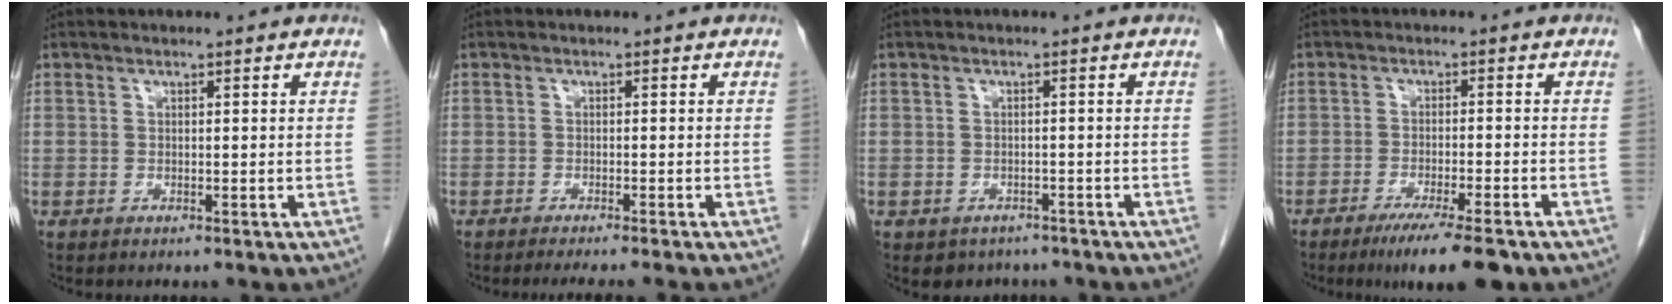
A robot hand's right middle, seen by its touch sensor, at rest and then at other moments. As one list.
[{"total": 5.5, "force": [-4.8, -0.3, 2.6], "torque": [-0.019, -0.009, -0.068]}, {"total": 3.8, "force": [-2.9, 2.5, 0.3], "torque": [0.000, 0.008, -0.037]}, {"total": 9.1, "force": [-6.7, 0.6, 6.2], "torque": [-0.088, -0.019, -0.101]}]